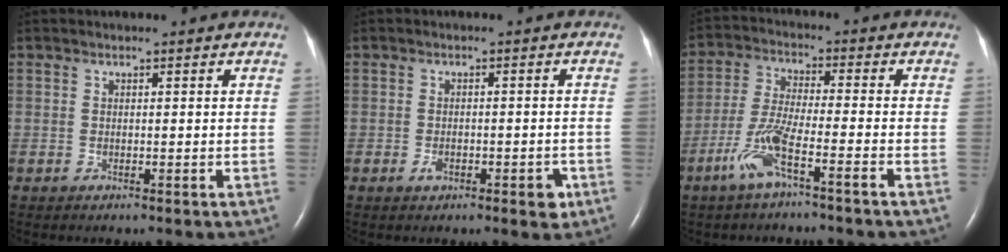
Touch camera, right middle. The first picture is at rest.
{"total": 3.6, "force": [-1.7, 1.5, 2.7], "torque": [-0.036, 0.003, -0.021]}
{"total": 7.5, "force": [-4.2, 0.1, 6.2], "torque": [-0.139, -0.001, -0.086]}